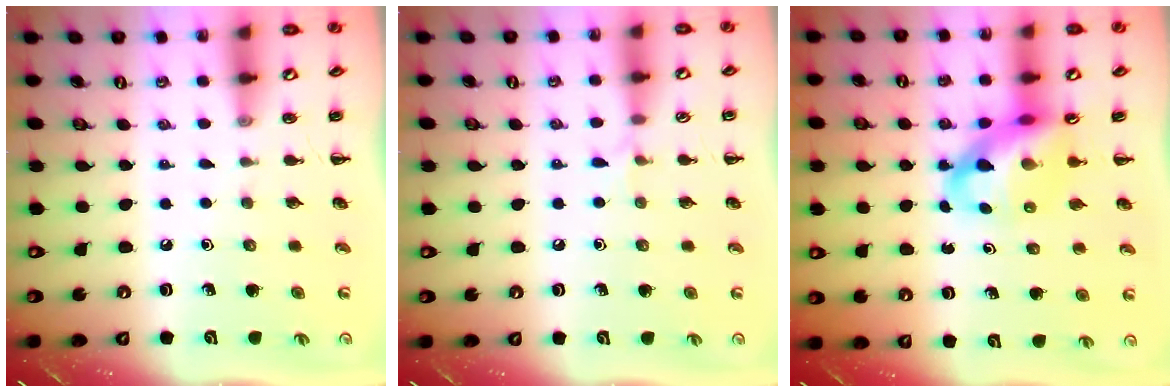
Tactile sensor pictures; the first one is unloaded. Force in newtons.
{"total": 4.0, "press": 3.7, "slide": 1.5}
{"total": 11.3, "press": 10.9, "slide": 3.3}